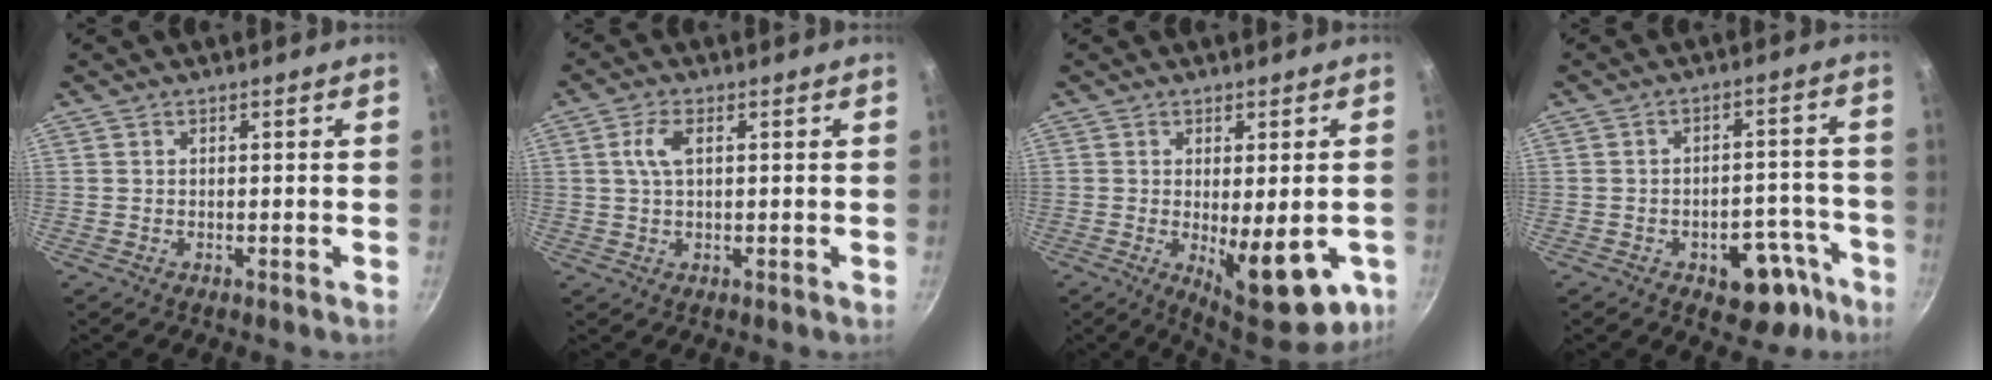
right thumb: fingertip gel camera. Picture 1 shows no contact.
{"total": 4.0, "force": [1.0, 1.9, 3.3], "torque": [-0.079, 0.007, 0.019]}
{"total": 14.7, "force": [-4.2, 5.7, 12.9], "torque": [-0.151, -0.013, -0.038]}
{"total": 10.4, "force": [-5.8, 5.7, 6.5], "torque": [-0.054, 0.053, -0.072]}